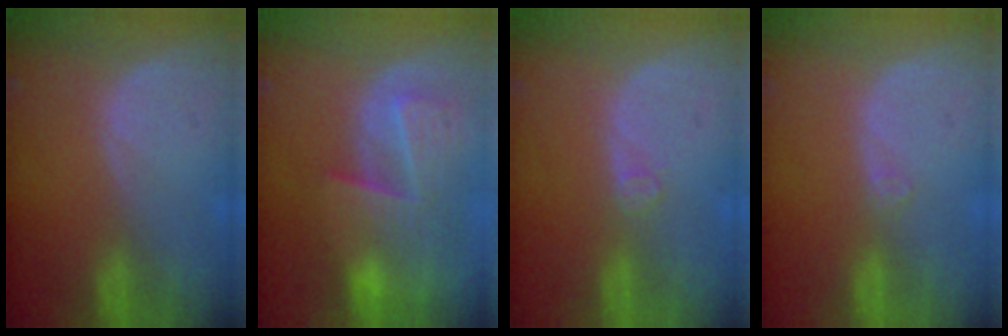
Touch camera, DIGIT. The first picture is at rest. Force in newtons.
{"total": 10.0, "press": 8.6, "slide": 5.0}
{"total": 1.5, "press": 1.5, "slide": 0.2}
{"total": 0.9, "press": 0.8, "slide": 0.2}